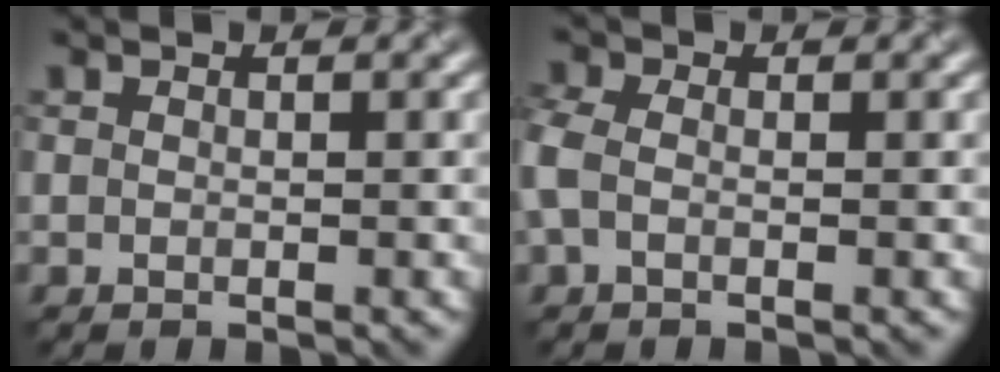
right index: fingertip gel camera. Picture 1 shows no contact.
{"total": 1.9, "force": [-0.3, 1.3, 1.3], "torque": [-0.042, 0.004, -0.015]}